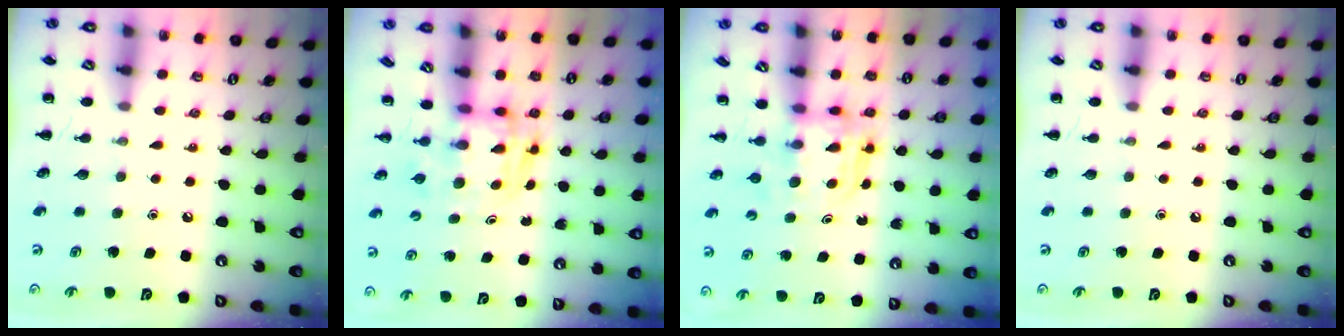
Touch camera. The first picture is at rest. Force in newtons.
{"total": 3.5, "press": 3.4, "slide": 0.6}
{"total": 3.8, "press": 3.7, "slide": 0.2}
{"total": 0.0}